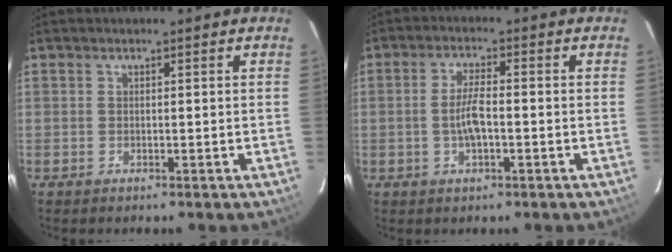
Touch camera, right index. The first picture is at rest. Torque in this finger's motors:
{"motor_torque": [-0.27, 0.02, 0.00, 0.01]}